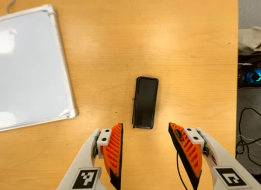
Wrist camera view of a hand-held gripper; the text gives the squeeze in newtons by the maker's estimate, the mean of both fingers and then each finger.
{"total": 0.0}